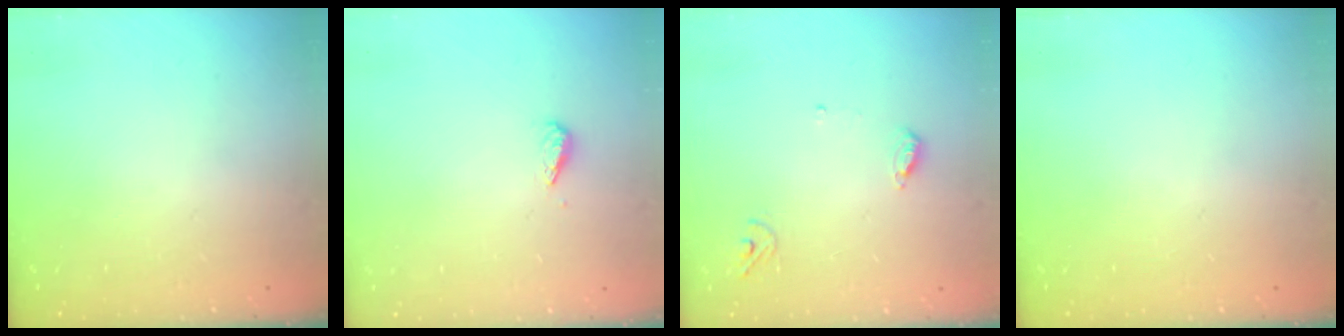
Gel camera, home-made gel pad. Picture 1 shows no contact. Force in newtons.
{"total": 2.7, "press": 2.7, "slide": 0.6}
{"total": 3.6, "press": 3.6, "slide": 0.3}
{"total": 0.0}